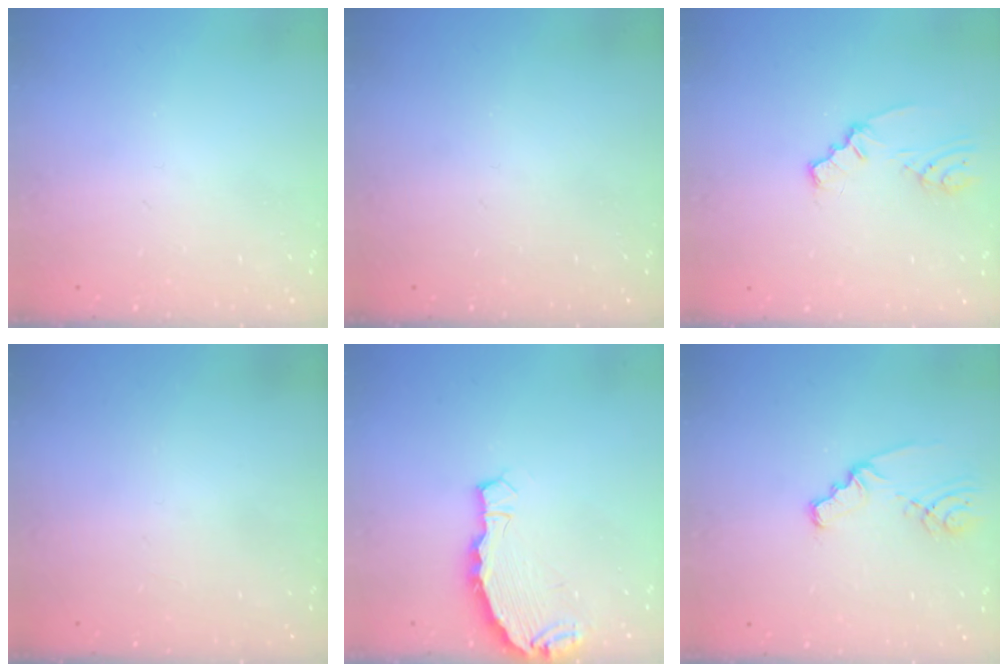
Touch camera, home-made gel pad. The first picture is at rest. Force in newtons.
{"total": 0.0}
{"total": 2.1, "press": 2.1, "slide": 0.2}
{"total": 0.0}
{"total": 3.6, "press": 3.6, "slide": 0.4}
{"total": 3.4, "press": 3.3, "slide": 0.3}